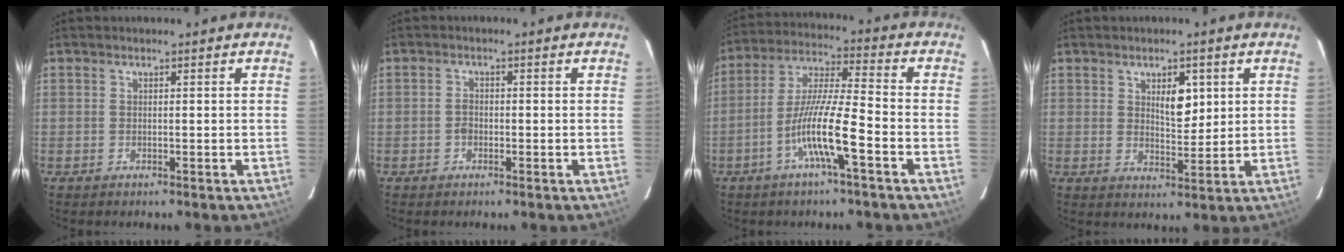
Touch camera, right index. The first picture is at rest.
{"total": 1.4, "force": [-0.5, 1.0, 1.0], "torque": [-0.018, 0.004, -0.010]}
{"total": 11.3, "force": [-4.6, 0.3, 10.3], "torque": [-0.202, 0.002, -0.090]}
{"total": 4.8, "force": [1.9, 2.1, 3.9], "torque": [-0.059, -0.002, 0.034]}